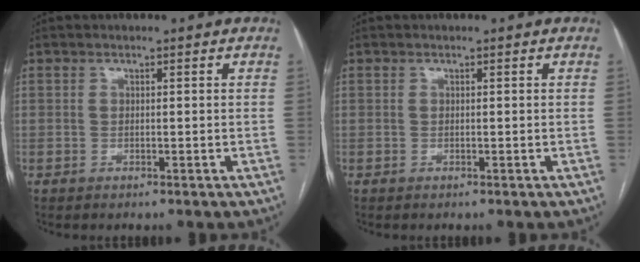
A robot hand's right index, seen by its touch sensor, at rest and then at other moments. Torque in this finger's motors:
{"motor_torque": [0.01, 0.01, 0.00, 0.00]}